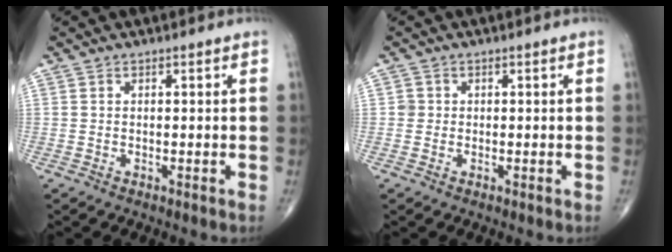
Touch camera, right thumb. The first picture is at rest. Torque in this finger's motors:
{"motor_torque": [0.10, 0.17, 0.17, 0.04, 0.01]}